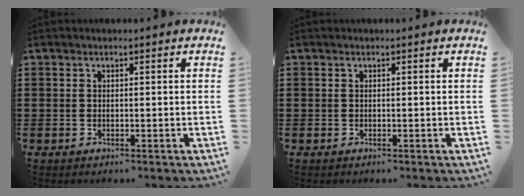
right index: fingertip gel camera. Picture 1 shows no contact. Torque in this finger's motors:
{"motor_torque": [-0.34, 0.70, 0.00, 0.00]}